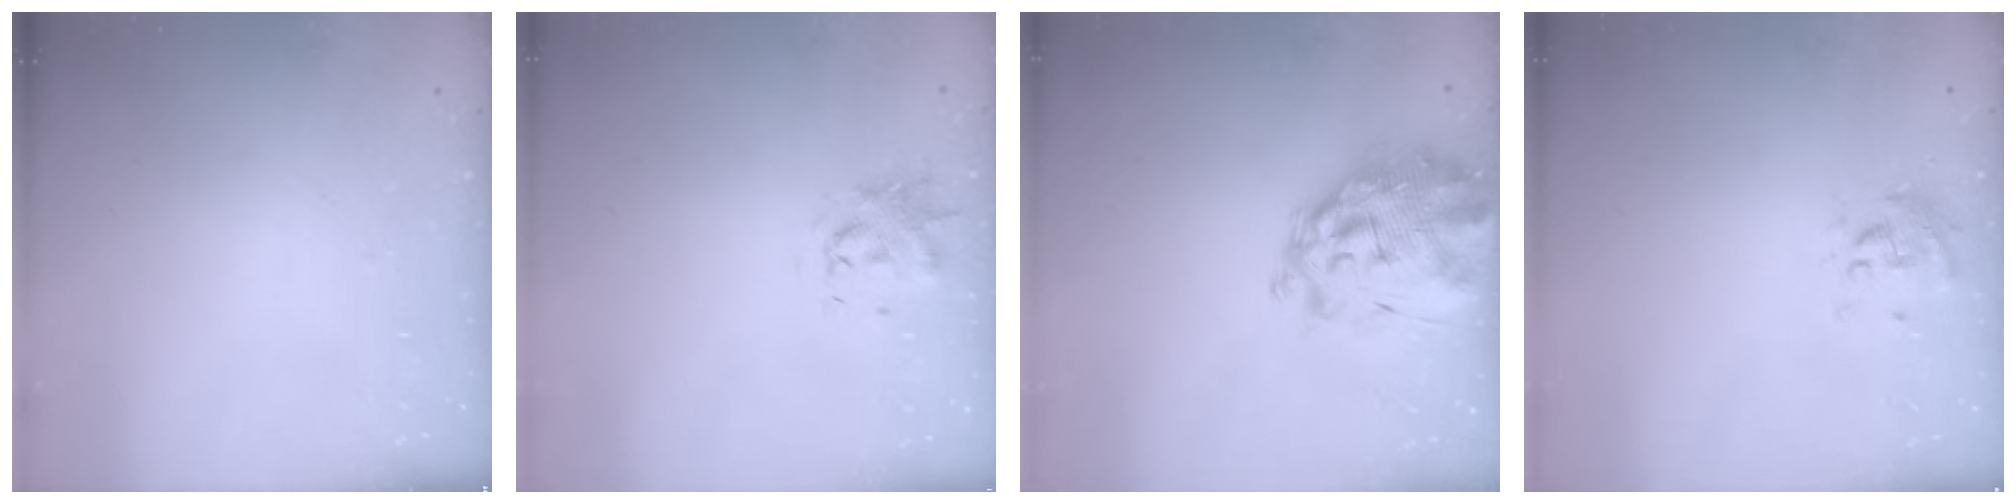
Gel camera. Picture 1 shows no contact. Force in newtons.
{"total": 1.0, "press": 0.9, "slide": 0.3}
{"total": 10.0, "press": 9.3, "slide": 3.7}
{"total": 0.6, "press": 0.5, "slide": 0.2}